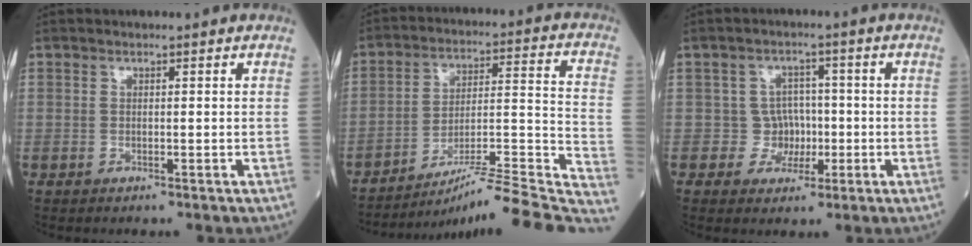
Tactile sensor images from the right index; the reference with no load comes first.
{"total": 24.2, "force": [-20.8, -0.5, 12.3], "torque": [-0.107, 0.004, -0.299]}
{"total": 4.1, "force": [-0.8, 4.1, 0.4], "torque": [0.011, 0.013, -0.011]}